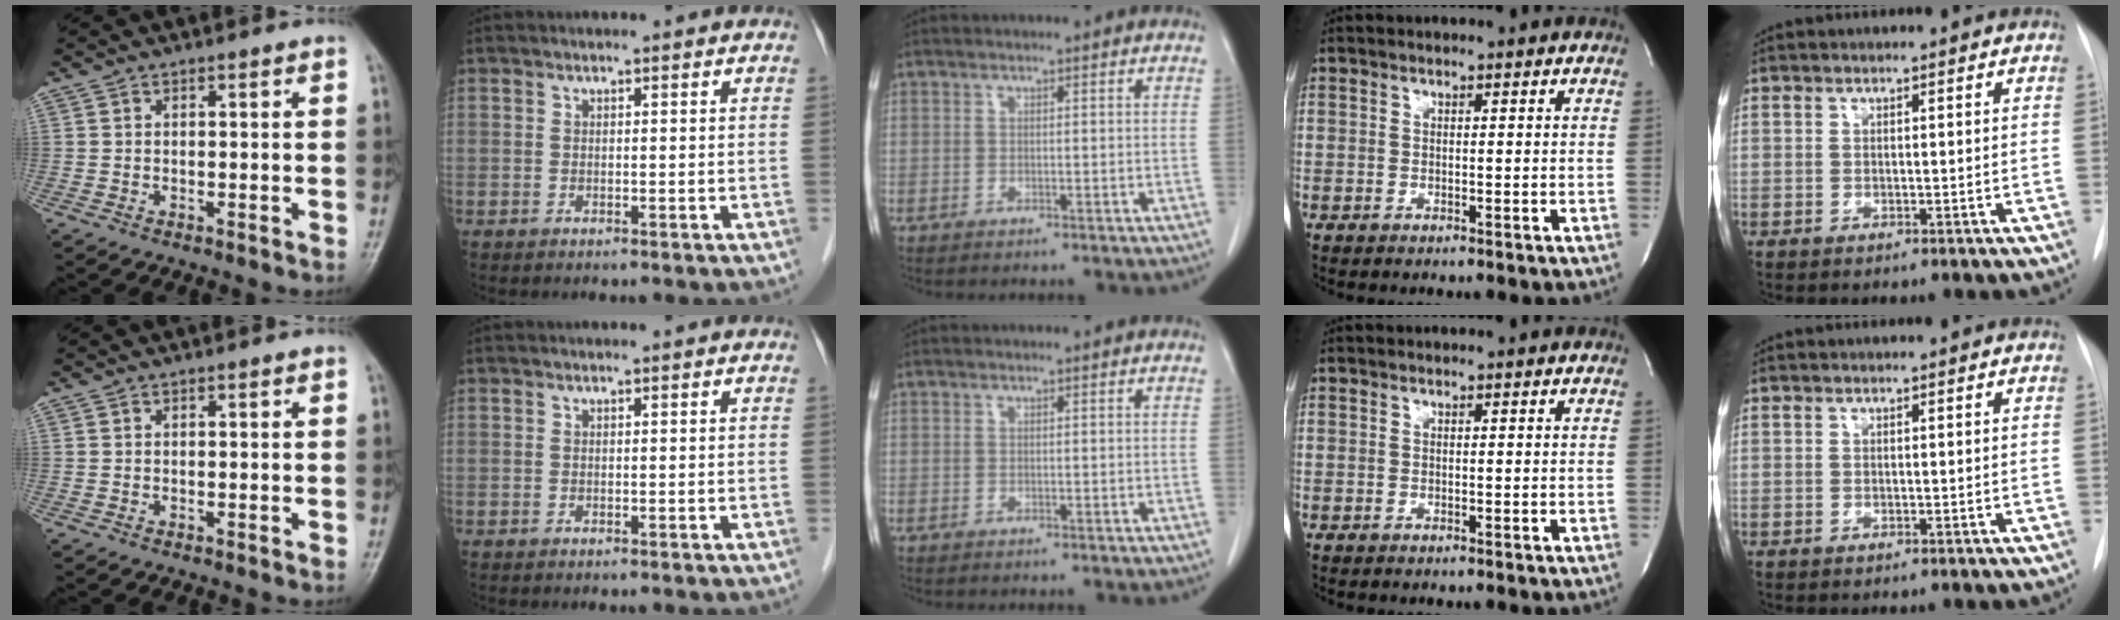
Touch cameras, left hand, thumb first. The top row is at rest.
{}